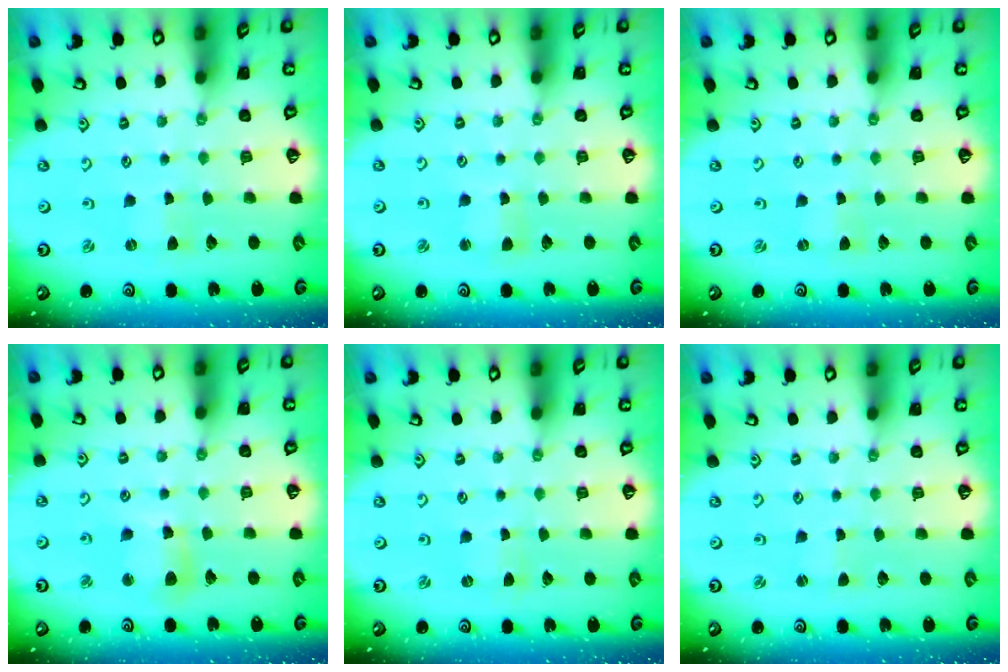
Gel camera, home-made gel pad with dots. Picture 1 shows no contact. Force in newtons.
{"total": 1.7, "press": 1.7, "slide": 0.3}
{"total": 0.0}
{"total": 8.0, "press": 8.0, "slide": 0.5}
{"total": 0.0}
{"total": 0.0}